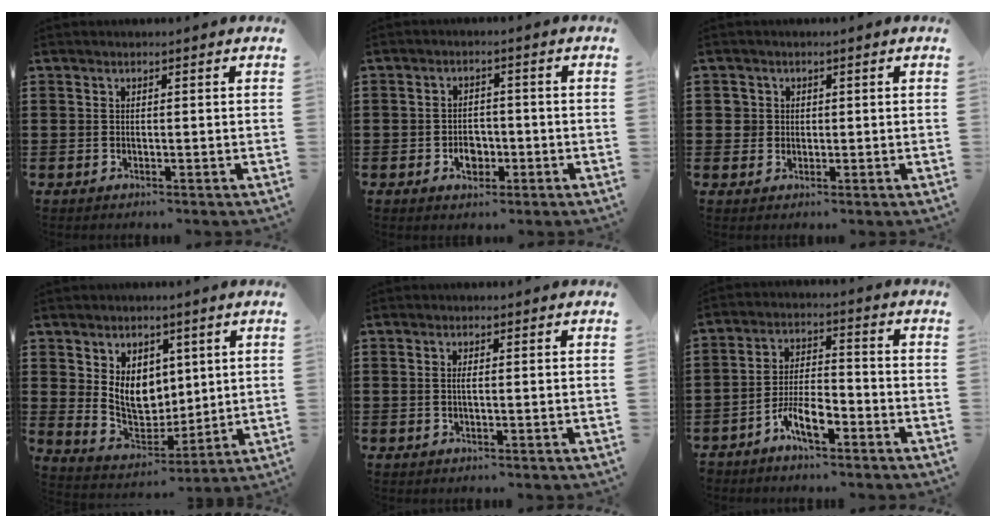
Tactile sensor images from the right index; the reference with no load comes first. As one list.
[{"total": 3.3, "force": [-1.3, 2.3, 2.0], "torque": [-0.031, -0.002, -0.026]}, {"total": 2.0, "force": [0.3, 2.0, 0.3], "torque": [-0.015, 0.010, 0.003]}, {"total": 7.8, "force": [2.4, 6.0, 4.4], "torque": [-0.087, -0.002, 0.042]}, {"total": 0.8, "force": [-0.1, 0.1, 0.8], "torque": [-0.016, -0.002, -0.001]}, {"total": 5.8, "force": [-3.9, 1.9, 3.8], "torque": [-0.084, 0.008, -0.078]}]